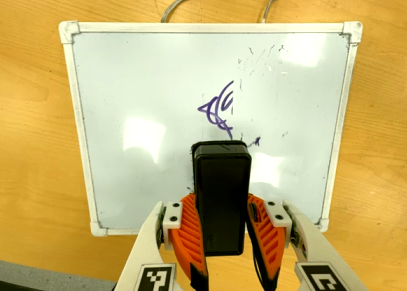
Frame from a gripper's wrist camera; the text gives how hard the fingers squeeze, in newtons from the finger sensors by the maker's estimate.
{"total": 10.0, "left": 8.6, "right": 11.5}